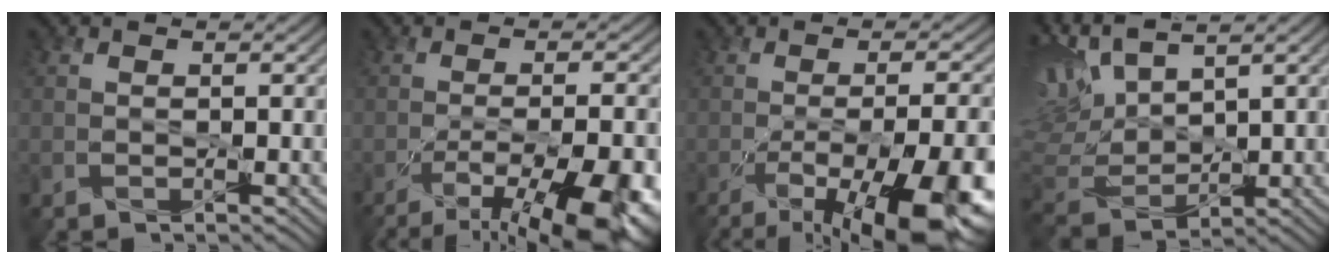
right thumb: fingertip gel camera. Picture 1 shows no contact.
{"total": 13.8, "force": [-8.6, 4.1, 10.0], "torque": [-0.147, -0.016, -0.105]}
{"total": 15.9, "force": [-8.5, 4.8, 12.6], "torque": [-0.175, -0.024, -0.115]}
{"total": 9.9, "force": [6.1, 3.7, 6.9], "torque": [-0.193, 0.019, 0.124]}